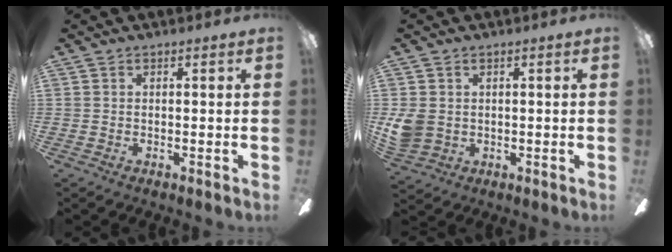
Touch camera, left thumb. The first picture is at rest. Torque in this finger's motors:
{"motor_torque": [-0.05, 0.37, 0.14, -0.23, 0.03]}